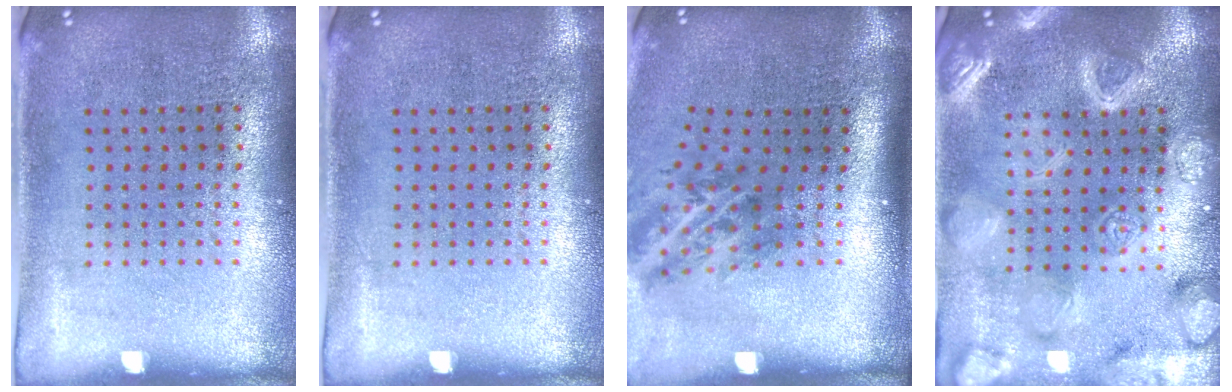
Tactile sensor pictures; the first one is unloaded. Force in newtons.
{"total": 0.0}
{"total": 2.0, "press": 1.2, "slide": 1.6}
{"total": 5.6, "press": 5.6, "slide": 0.6}